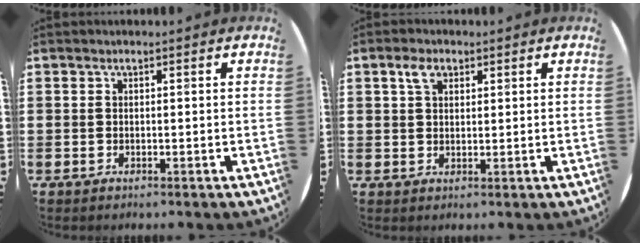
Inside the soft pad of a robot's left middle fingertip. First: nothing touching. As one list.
[{"total": 2.8, "force": [1.6, 1.7, 1.5], "torque": [-0.027, 0.003, 0.029]}]